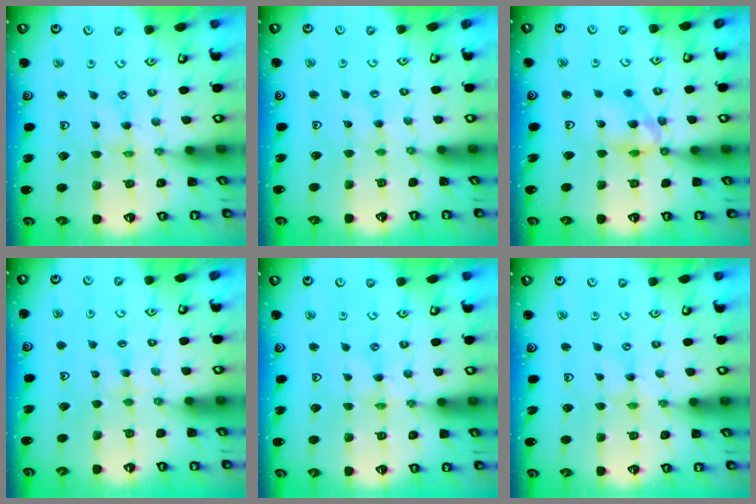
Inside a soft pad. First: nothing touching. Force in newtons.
{"total": 1.1, "press": 1.0, "slide": 0.3}
{"total": 12.3, "press": 12.0, "slide": 2.7}
{"total": 2.0, "press": 2.0, "slide": 0.3}
{"total": 0.0}
{"total": 0.7, "press": 0.6, "slide": 0.3}